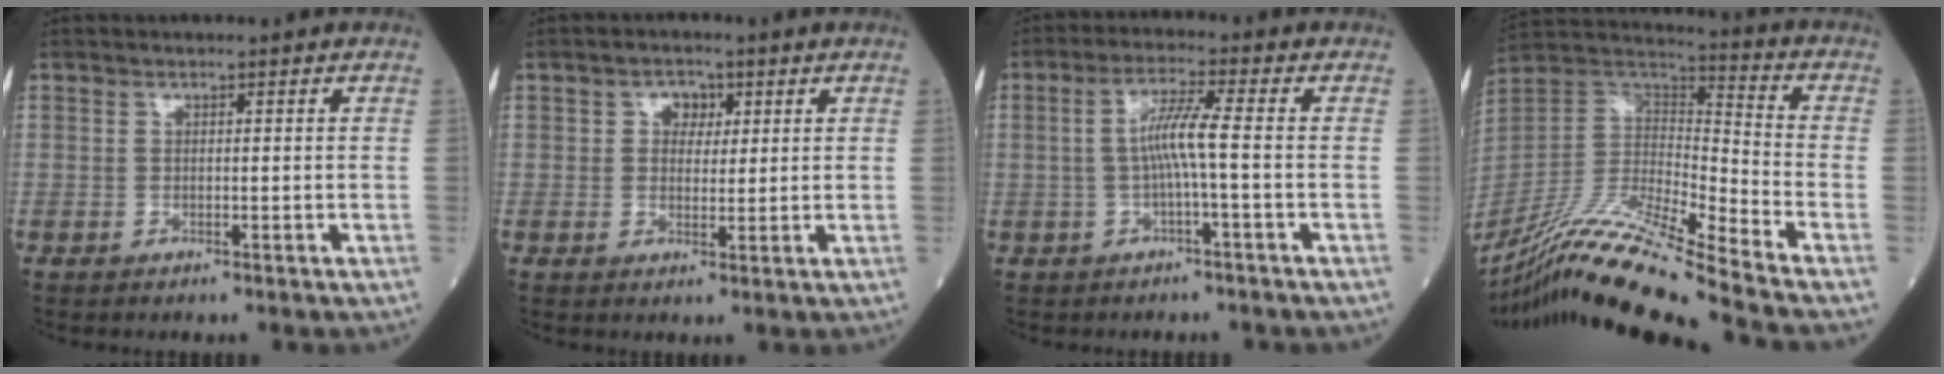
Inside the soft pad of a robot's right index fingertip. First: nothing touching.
{"total": 3.1, "force": [1.2, 2.3, 1.8], "torque": [-0.022, 0.007, 0.017]}
{"total": 5.1, "force": [-0.6, -0.4, 5.0], "torque": [-0.097, 0.014, -0.011]}
{"total": 20.8, "force": [-17.3, -1.3, 11.5], "torque": [-0.246, -0.016, -0.326]}